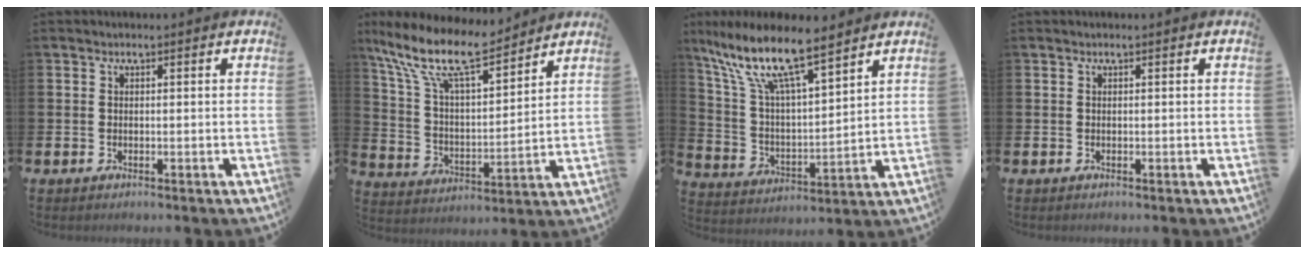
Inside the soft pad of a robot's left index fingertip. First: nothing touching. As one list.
[{"total": 12.6, "force": [10.4, 3.2, 6.3], "torque": [-0.164, -0.051, 0.186]}, {"total": 11.2, "force": [9.1, 2.0, 6.2], "torque": [-0.161, -0.048, 0.154]}, {"total": 0.0}]